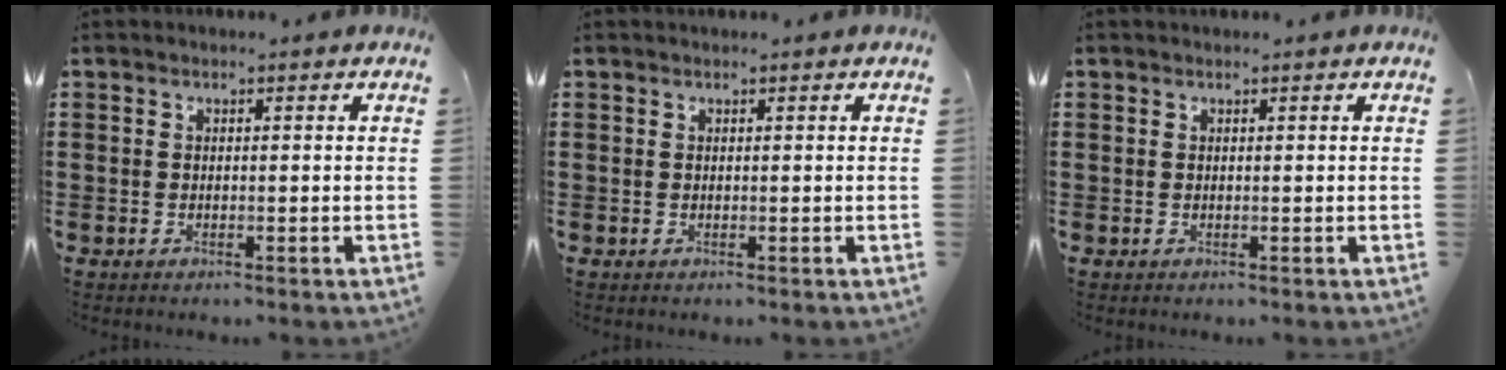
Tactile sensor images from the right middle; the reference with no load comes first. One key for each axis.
{"total": 0.0}
{"total": 0.0}